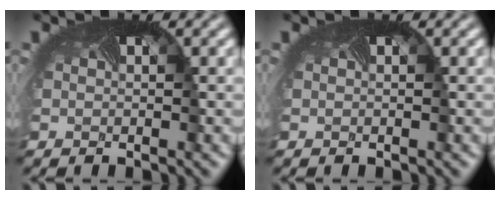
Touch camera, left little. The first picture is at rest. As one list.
[{"total": 0.0}]